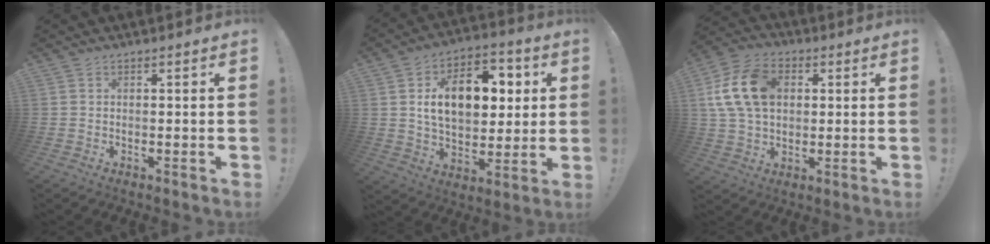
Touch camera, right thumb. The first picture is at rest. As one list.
[{"total": 17.1, "force": [4.1, 11.1, 12.3], "torque": [-0.174, 0.001, 0.077]}, {"total": 16.4, "force": [3.6, 11.6, 11.1], "torque": [-0.191, 0.004, 0.073]}]